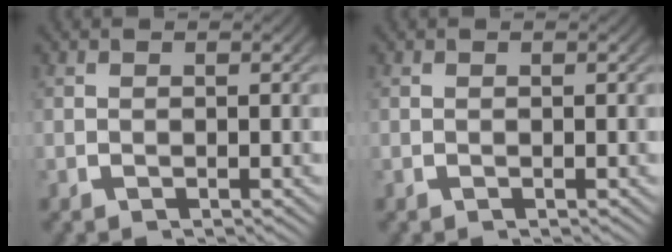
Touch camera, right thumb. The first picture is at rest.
{"total": 0.0}